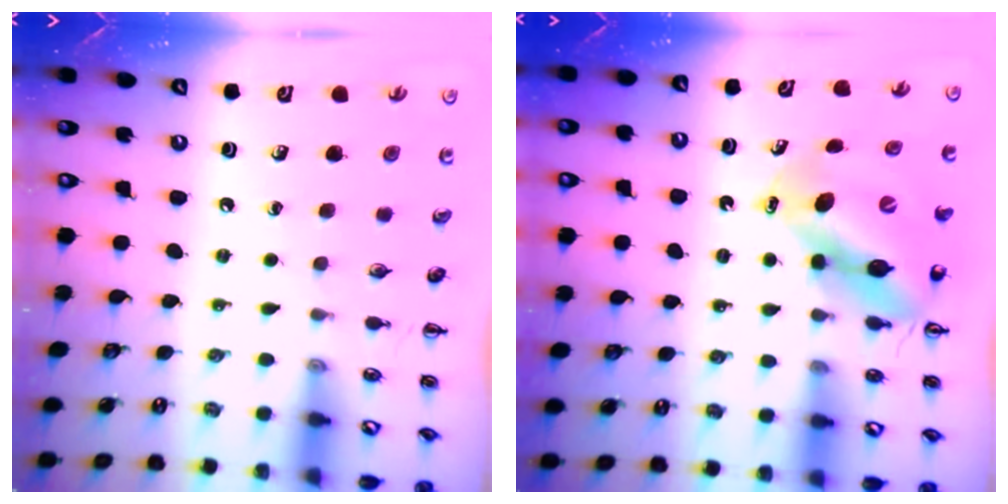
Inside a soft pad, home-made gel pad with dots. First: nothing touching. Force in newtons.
{"total": 9.8, "press": 9.4, "slide": 2.6}